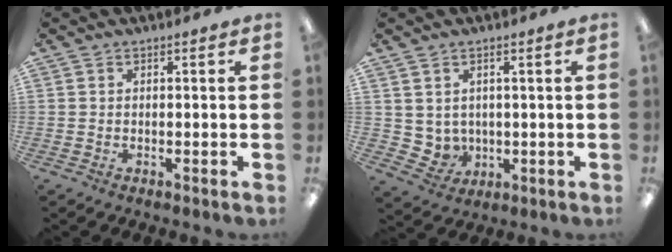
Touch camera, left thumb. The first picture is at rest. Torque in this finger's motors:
{"motor_torque": [-0.18, 0.27, 0.15, -0.15, 0.03]}